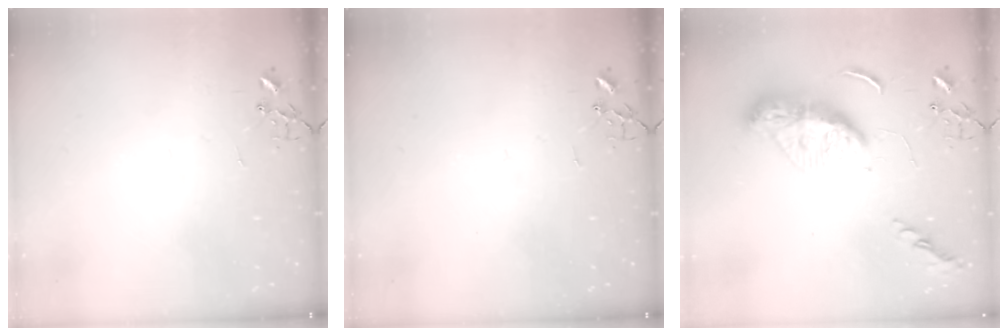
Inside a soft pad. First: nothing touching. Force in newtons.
{"total": 0.0}
{"total": 13.0, "press": 13.0, "slide": 1.2}